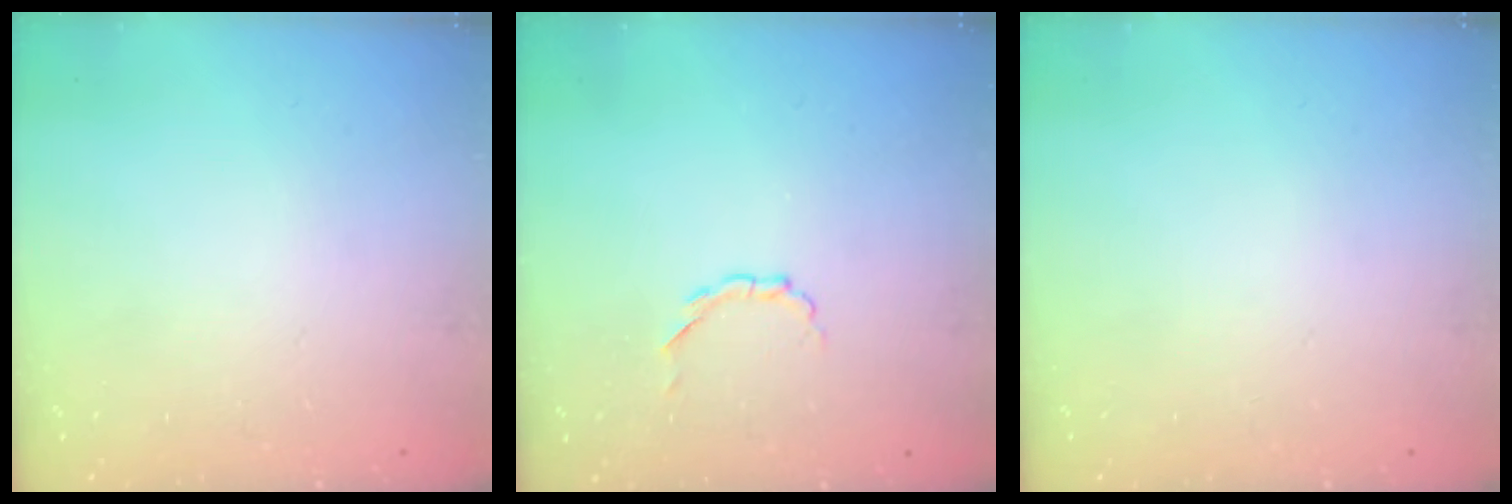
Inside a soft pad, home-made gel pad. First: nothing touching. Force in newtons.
{"total": 2.9, "press": 2.7, "slide": 1.1}
{"total": 0.0}